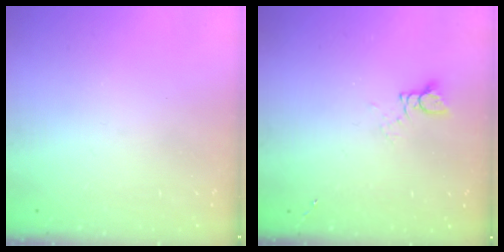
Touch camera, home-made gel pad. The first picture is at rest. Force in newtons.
{"total": 2.6, "press": 2.6, "slide": 0.3}